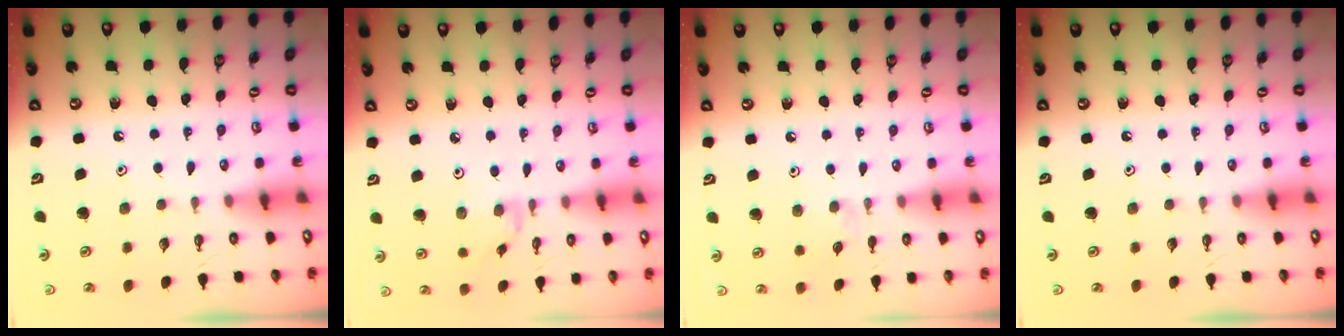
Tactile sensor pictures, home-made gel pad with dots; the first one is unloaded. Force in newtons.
{"total": 1.5, "press": 1.5, "slide": 0.3}
{"total": 2.6, "press": 2.5, "slide": 0.4}
{"total": 0.0}